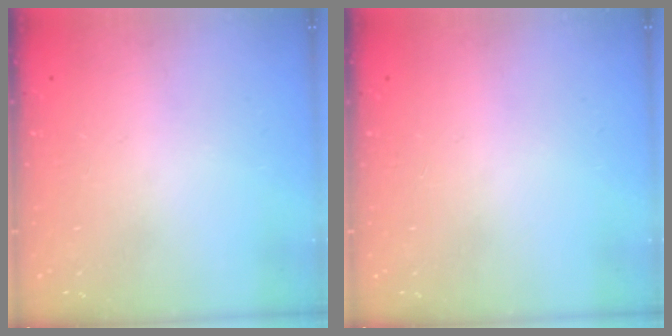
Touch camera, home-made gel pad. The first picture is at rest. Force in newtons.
{"total": 0.0}